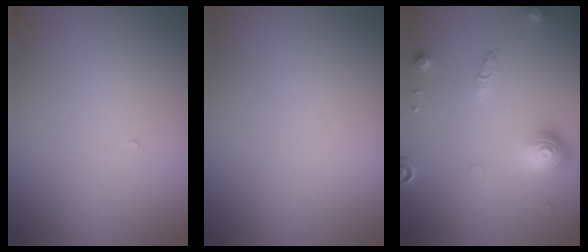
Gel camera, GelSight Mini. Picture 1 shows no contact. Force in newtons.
{"total": 0.0}
{"total": 3.0, "press": 2.8, "slide": 0.9}